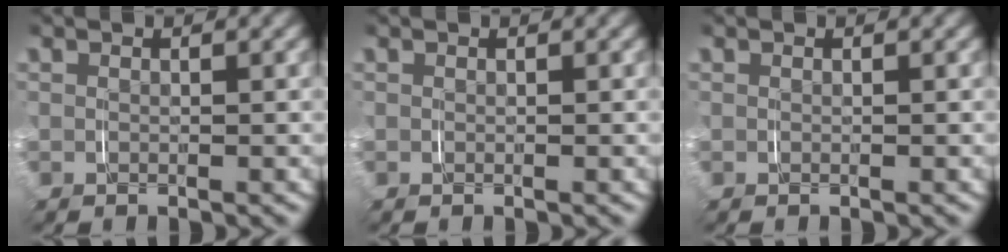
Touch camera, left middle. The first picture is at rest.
{"total": 0.0}
{"total": 0.0}